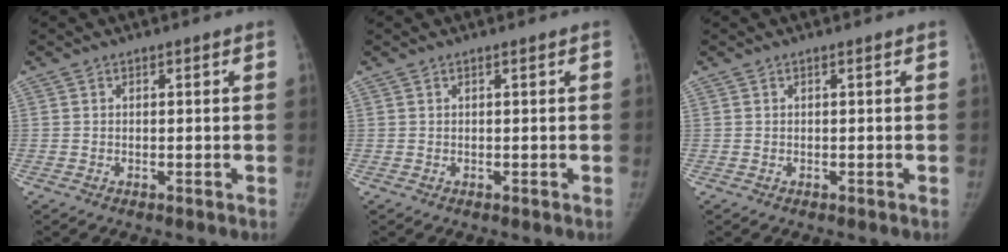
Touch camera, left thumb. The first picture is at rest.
{"total": 0.0}
{"total": 0.0}